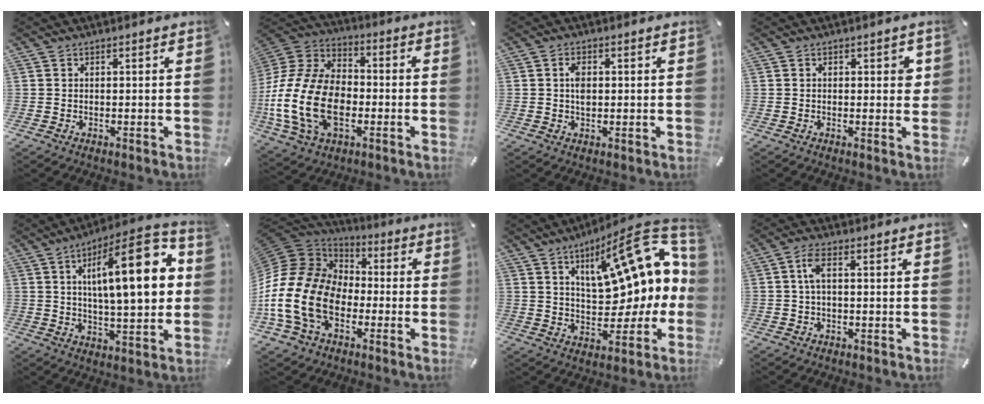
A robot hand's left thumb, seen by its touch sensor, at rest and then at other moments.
{"total": 21.2, "force": [-5.5, 14.4, 14.6], "torque": [-0.328, 0.025, -0.095]}
{"total": 3.3, "force": [0.4, 2.0, 2.6], "torque": [-0.047, 0.002, 0.004]}
{"total": 2.5, "force": [0.4, 1.3, 2.1], "torque": [-0.019, -0.003, 0.001]}
{"total": 22.9, "force": [5.8, 8.2, 20.6], "torque": [-0.300, -0.017, 0.075]}
{"total": 20.2, "force": [-5.9, 14.8, 12.4], "torque": [-0.284, 0.019, -0.105]}
{"total": 20.0, "force": [9.2, 8.4, 15.6], "torque": [-0.221, -0.060, 0.146]}
{"total": 4.2, "force": [0.3, 1.7, 3.8], "torque": [-0.081, 0.007, 0.002]}